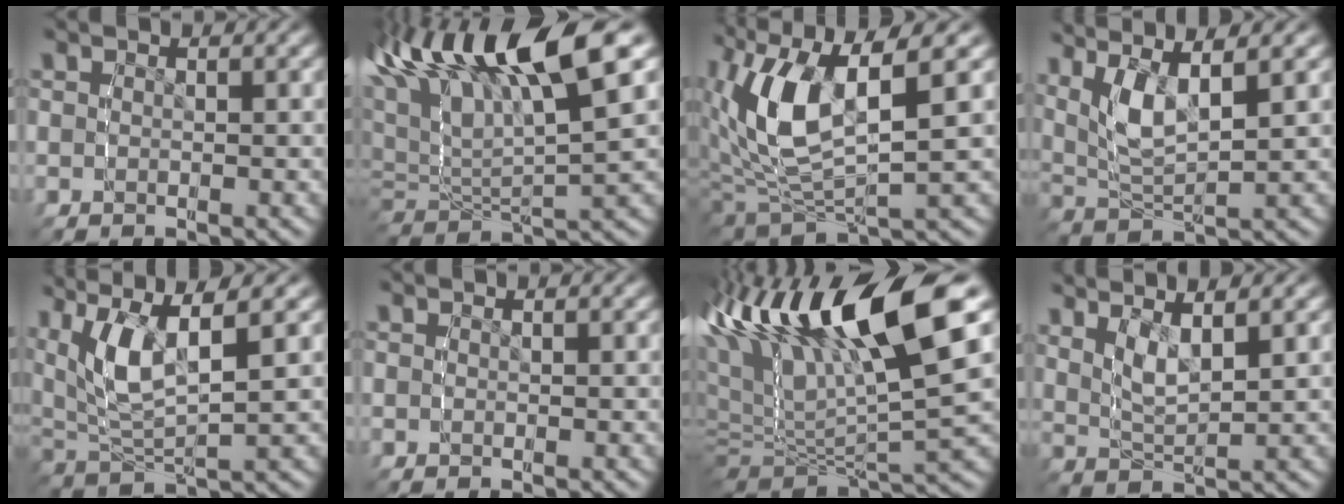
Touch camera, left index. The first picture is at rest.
{"total": 11.8, "force": [3.8, 6.5, 9.2], "torque": [-0.187, -0.003, 0.061]}
{"total": 8.9, "force": [0.9, 5.1, 7.2], "torque": [-0.172, -0.017, 0.024]}
{"total": 7.0, "force": [2.0, 4.6, 4.9], "torque": [-0.130, -0.006, 0.035]}
{"total": 7.7, "force": [2.2, 4.6, 5.7], "torque": [-0.136, -0.003, 0.037]}
{"total": 0.0}
{"total": 15.5, "force": [3.4, 8.8, 12.2], "torque": [-0.258, -0.011, 0.056]}
{"total": 6.8, "force": [2.2, 4.6, 4.5], "torque": [-0.108, -0.008, 0.029]}